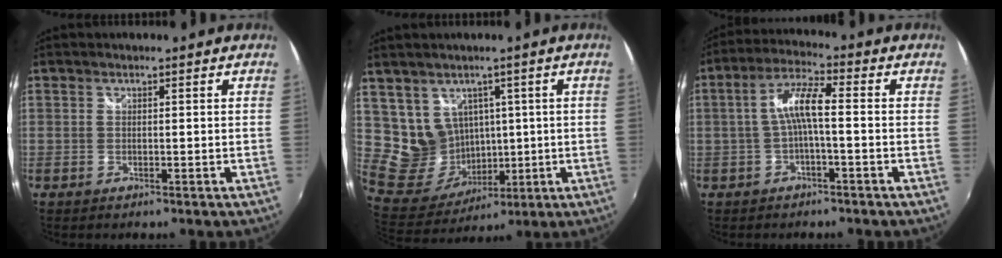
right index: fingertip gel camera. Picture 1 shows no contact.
{"total": 12.2, "force": [3.9, 10.9, 3.8], "torque": [-0.100, 0.010, 0.107]}
{"total": 6.0, "force": [-1.0, 0.9, 5.9], "torque": [-0.127, 0.014, -0.019]}